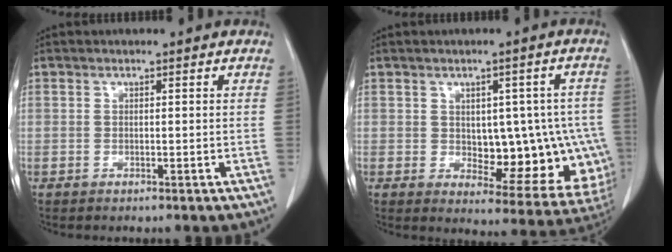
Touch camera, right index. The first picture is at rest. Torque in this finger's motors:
{"motor_torque": [0.40, -0.03, 0.22, 0.02]}